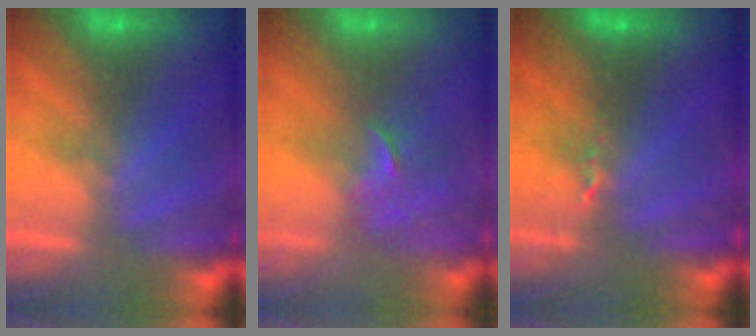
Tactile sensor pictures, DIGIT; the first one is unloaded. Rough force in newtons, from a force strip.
{"total": 2.5}
{"total": 2.4}